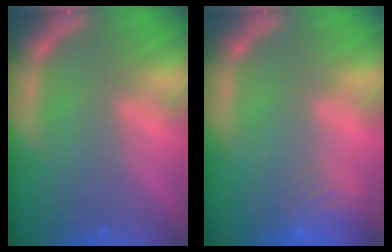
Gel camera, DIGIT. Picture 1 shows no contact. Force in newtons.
{"total": 6.0}